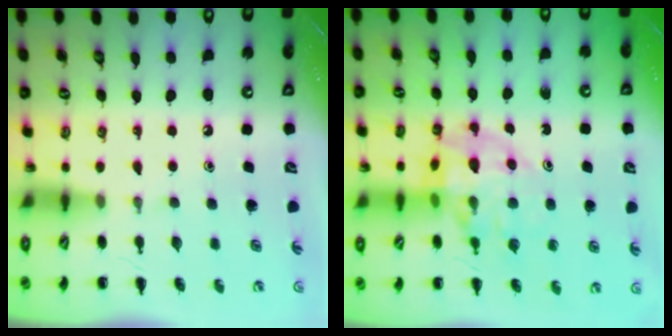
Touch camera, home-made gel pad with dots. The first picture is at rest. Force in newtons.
{"total": 12.3, "press": 11.8, "slide": 3.4}